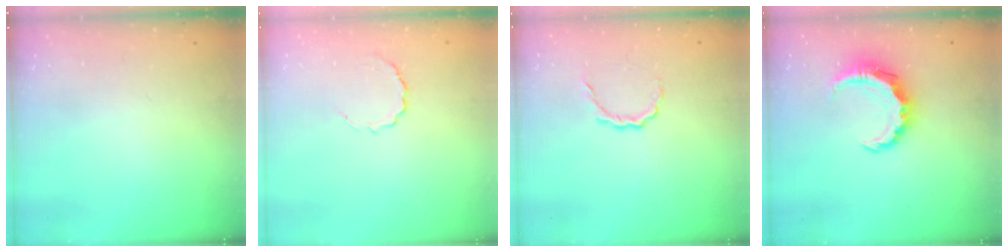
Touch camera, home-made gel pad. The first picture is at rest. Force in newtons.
{"total": 3.7, "press": 3.6, "slide": 0.9}
{"total": 3.8, "press": 3.6, "slide": 1.2}
{"total": 7.0, "press": 7.0, "slide": 0.4}